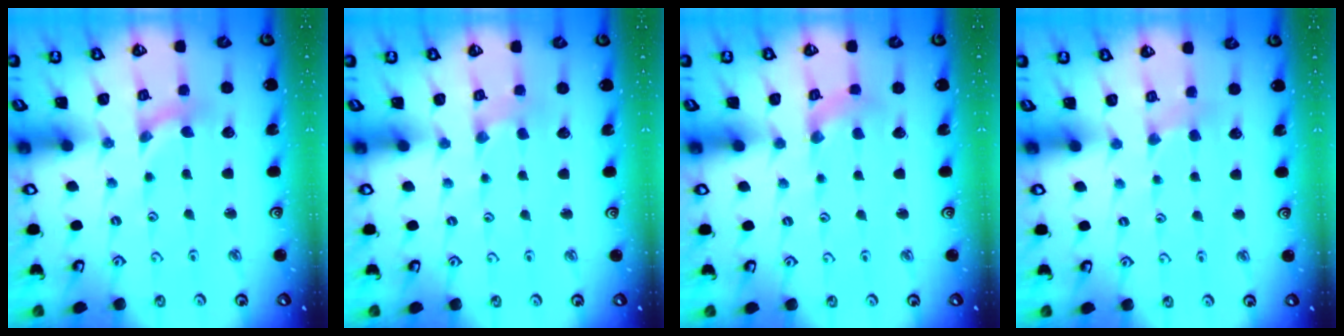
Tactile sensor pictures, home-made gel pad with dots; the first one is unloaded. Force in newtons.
{"total": 0.0}
{"total": 1.4, "press": 1.4, "slide": 0.3}
{"total": 2.1, "press": 2.1, "slide": 0.3}